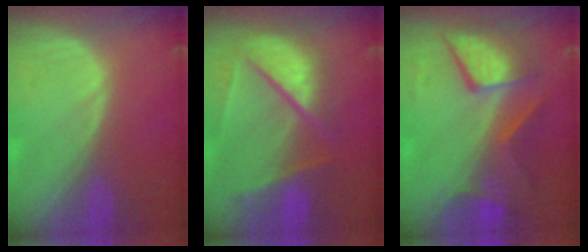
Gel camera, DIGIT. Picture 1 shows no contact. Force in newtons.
{"total": 10.3, "press": 8.6, "slide": 5.5}
{"total": 8.3, "press": 8.3, "slide": 0.4}